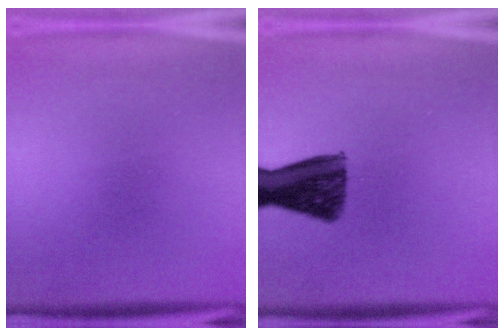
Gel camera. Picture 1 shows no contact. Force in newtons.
{"total": 10.3}